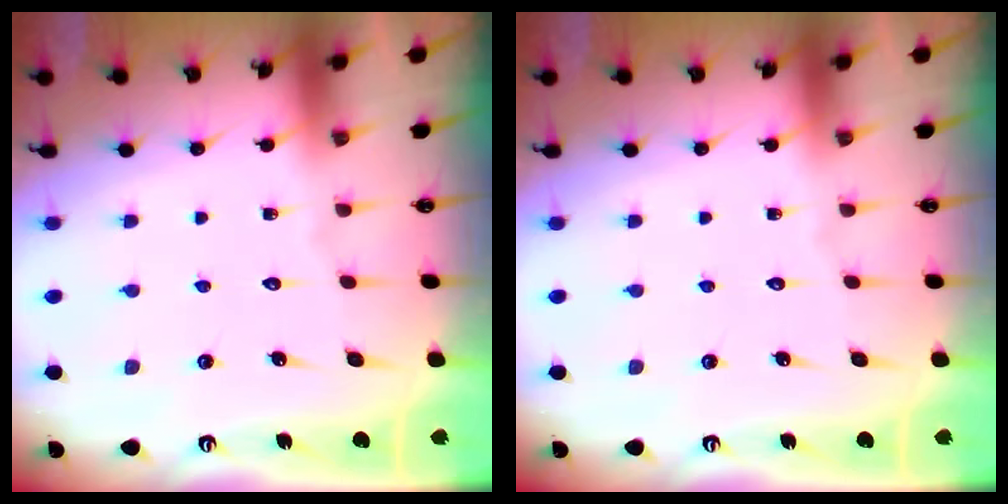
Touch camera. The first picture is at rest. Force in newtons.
{"total": 0.0}